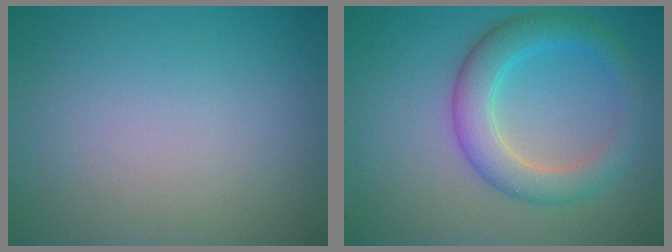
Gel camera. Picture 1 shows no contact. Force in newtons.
{"total": 4.7, "press": 4.7, "slide": 0.1}